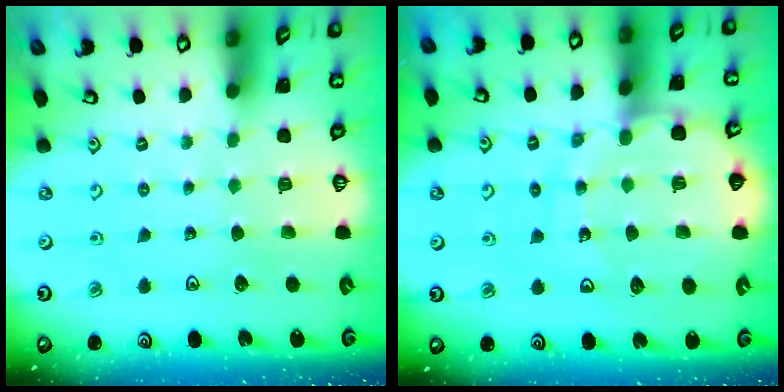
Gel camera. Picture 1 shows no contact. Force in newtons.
{"total": 10.4, "press": 10.4, "slide": 1.3}